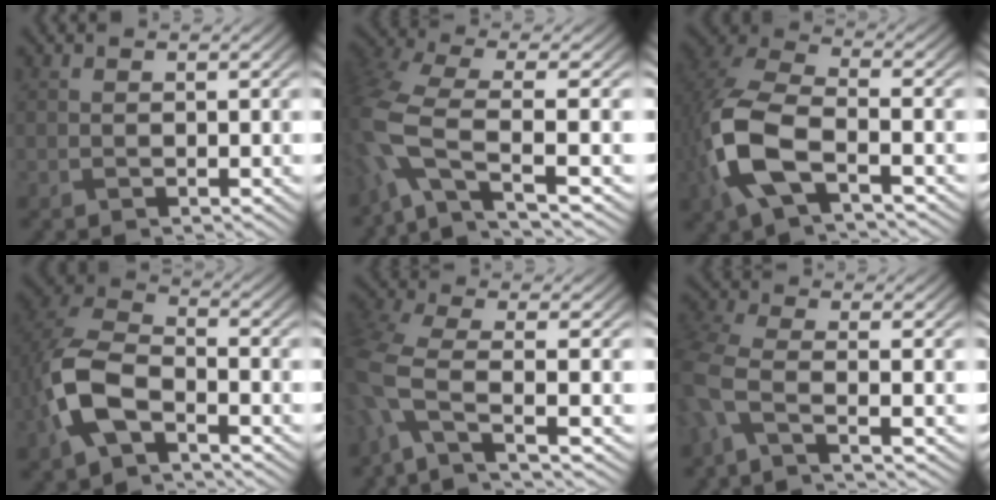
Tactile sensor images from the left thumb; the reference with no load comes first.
{"total": 9.1, "force": [-2.7, 3.8, 7.9], "torque": [-0.208, -0.014, -0.065]}
{"total": 11.3, "force": [-3.4, 6.4, 8.7], "torque": [-0.230, -0.018, -0.071]}
{"total": 10.3, "force": [-3.6, 6.3, 7.4], "torque": [-0.192, -0.010, -0.077]}
{"total": 7.9, "force": [-2.9, 2.8, 6.8], "torque": [-0.176, -0.009, -0.073]}
{"total": 5.3, "force": [-2.4, 1.9, 4.3], "torque": [-0.119, -0.014, -0.061]}